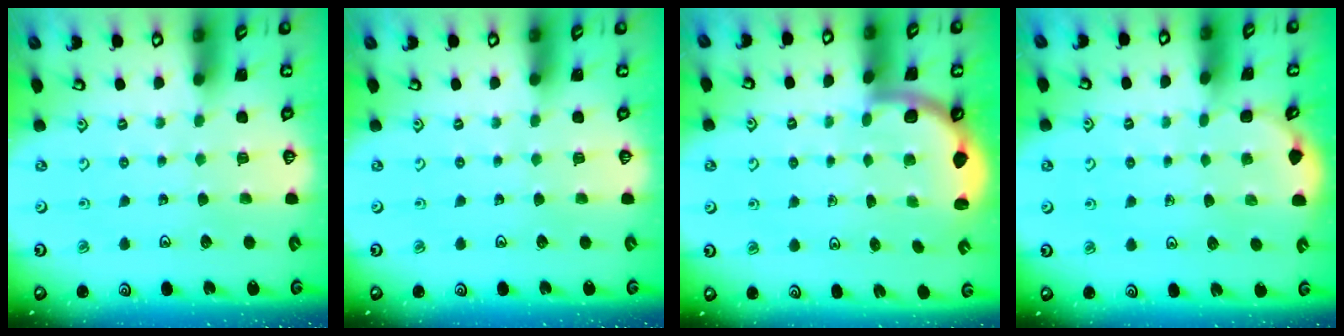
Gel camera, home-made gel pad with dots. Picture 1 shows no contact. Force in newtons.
{"total": 0.0}
{"total": 2.6, "press": 2.6, "slide": 0.3}
{"total": 2.4, "press": 2.0, "slide": 1.3}